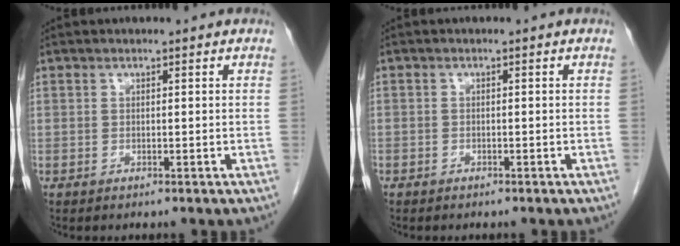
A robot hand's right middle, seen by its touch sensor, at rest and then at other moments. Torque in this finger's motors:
{"motor_torque": [1.07, -1.07, 0.05, -0.21]}